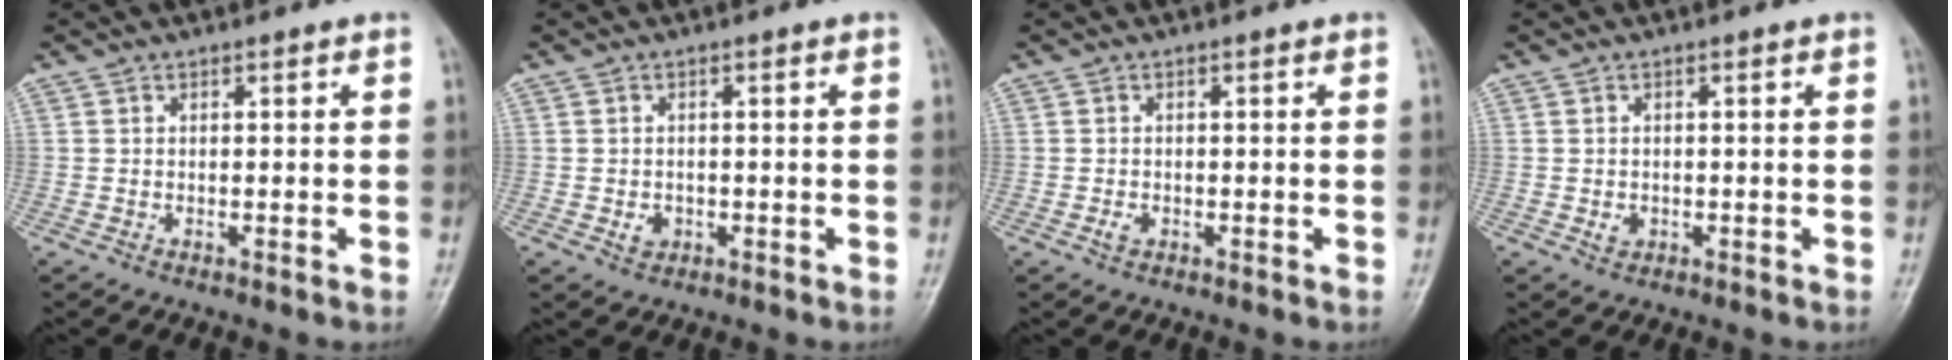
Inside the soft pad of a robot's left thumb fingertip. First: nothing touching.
{"total": 2.0, "force": [-0.6, 1.7, 0.9], "torque": [-0.010, 0.002, -0.006]}
{"total": 1.2, "force": [-0.4, 0.8, 0.7], "torque": [-0.014, 0.001, -0.008]}
{"total": 1.5, "force": [-0.3, 1.2, 0.7], "torque": [-0.008, 0.002, -0.002]}